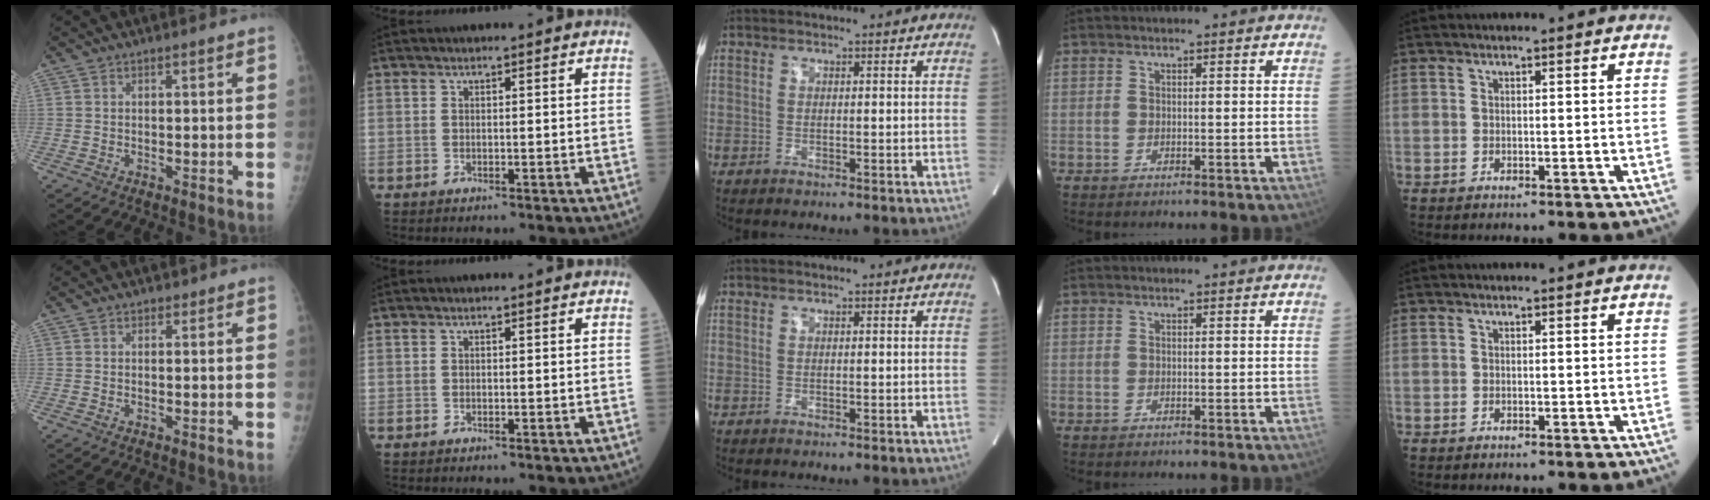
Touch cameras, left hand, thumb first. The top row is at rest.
{}